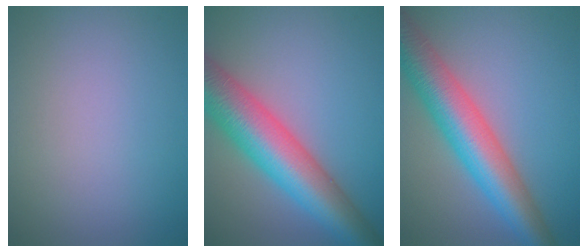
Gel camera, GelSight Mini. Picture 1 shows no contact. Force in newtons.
{"total": 10.8, "press": 10.8, "slide": 0.3}
{"total": 8.7, "press": 8.6, "slide": 0.4}